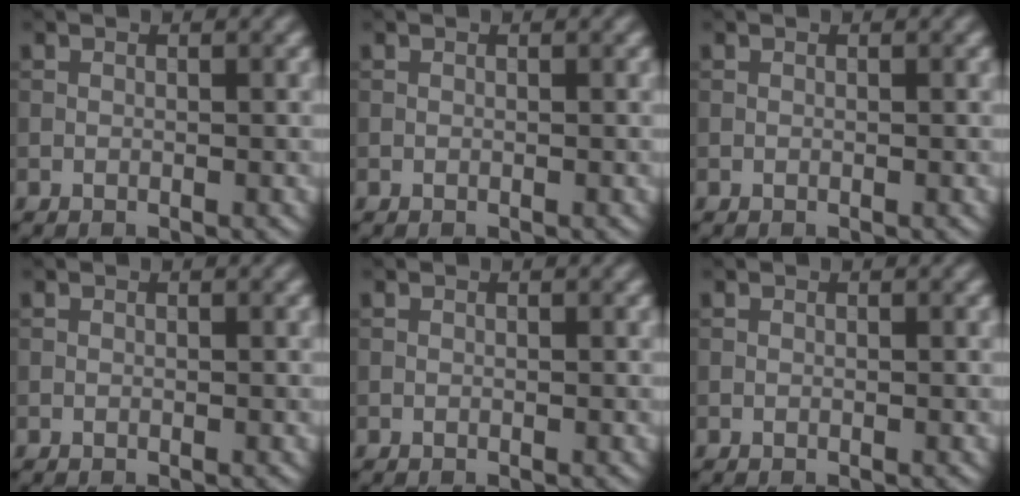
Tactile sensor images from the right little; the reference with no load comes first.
{"total": 0.0}
{"total": 0.0}
{"total": 0.0}
{"total": 0.0}
{"total": 0.0}